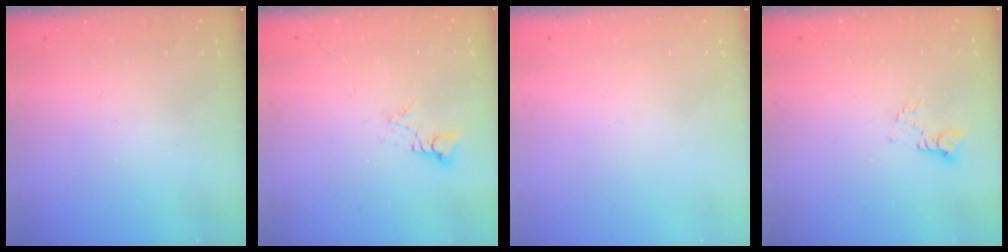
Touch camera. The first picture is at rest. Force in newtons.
{"total": 2.6, "press": 2.6, "slide": 0.3}
{"total": 0.0}
{"total": 2.6, "press": 2.5, "slide": 0.4}